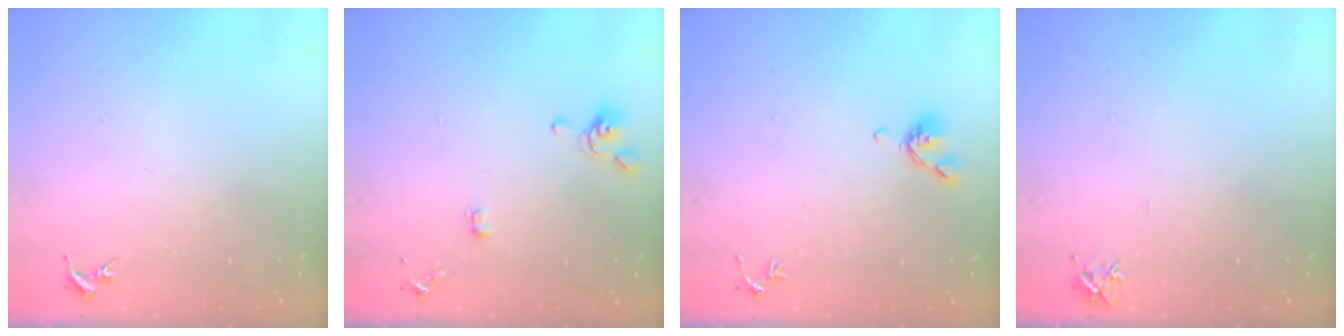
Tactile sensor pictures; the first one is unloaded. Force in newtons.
{"total": 3.7, "press": 3.6, "slide": 0.9}
{"total": 6.9, "press": 6.8, "slide": 1.5}
{"total": 3.4, "press": 3.3, "slide": 0.5}